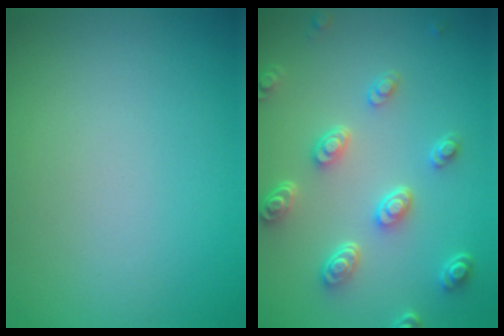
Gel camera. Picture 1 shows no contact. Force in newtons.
{"total": 4.6, "press": 3.4, "slide": 3.0}